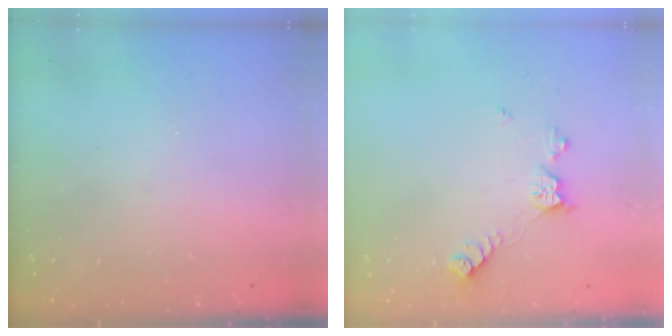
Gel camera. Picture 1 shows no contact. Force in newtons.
{"total": 8.8, "press": 8.8, "slide": 0.4}